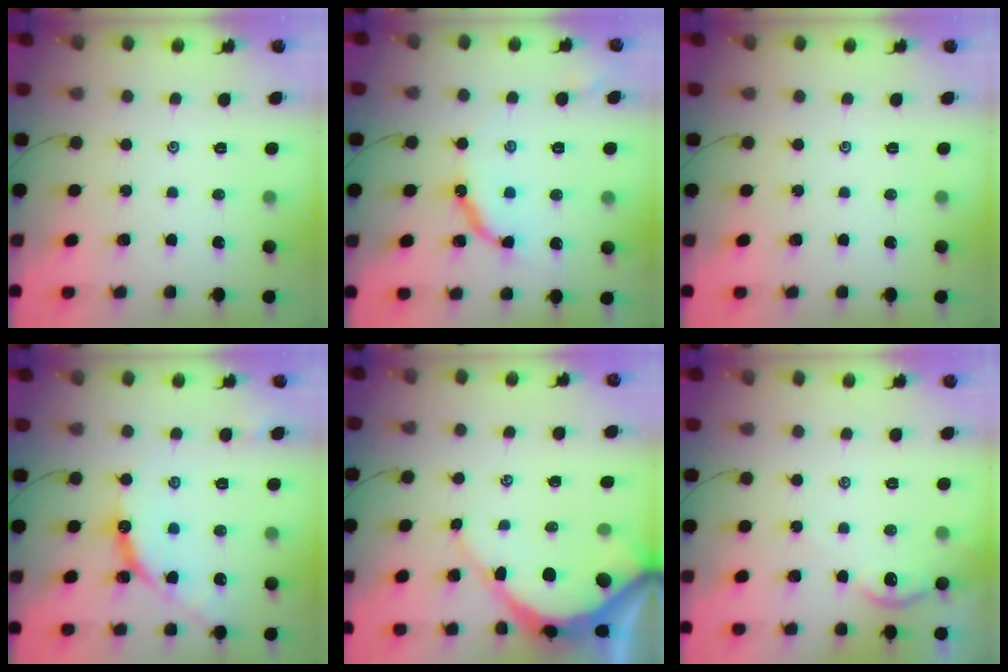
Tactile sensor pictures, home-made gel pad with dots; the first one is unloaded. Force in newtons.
{"total": 9.3, "press": 9.3, "slide": 0.1}
{"total": 0.0}
{"total": 10.2, "press": 10.2, "slide": 0.8}
{"total": 7.8, "press": 7.7, "slide": 0.7}
{"total": 1.7, "press": 1.7, "slide": 0.4}